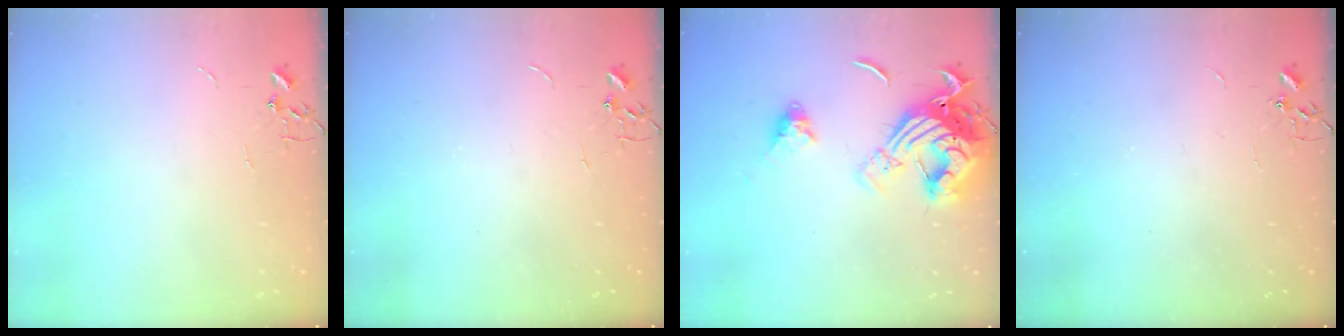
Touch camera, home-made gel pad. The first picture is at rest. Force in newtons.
{"total": 0.0}
{"total": 17.5, "press": 17.4, "slide": 1.9}
{"total": 2.1, "press": 2.1, "slide": 0.4}